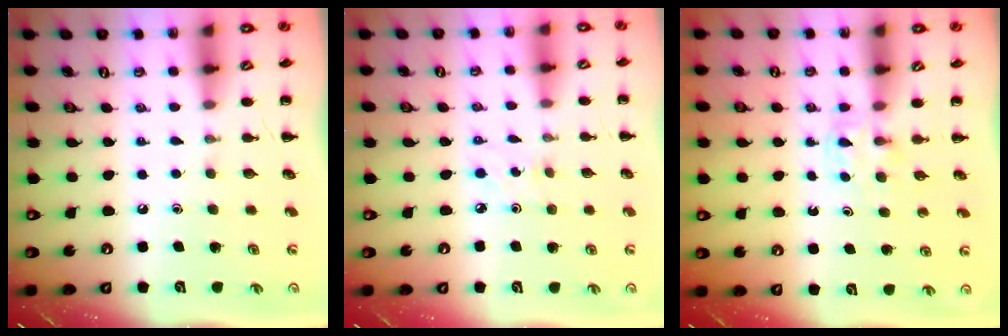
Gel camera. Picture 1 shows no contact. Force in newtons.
{"total": 2.7, "press": 2.5, "slide": 0.9}
{"total": 3.0, "press": 2.8, "slide": 1.0}